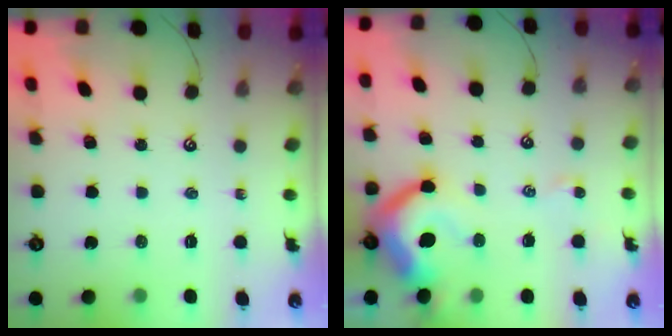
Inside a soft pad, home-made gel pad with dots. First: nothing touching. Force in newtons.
{"total": 11.6, "press": 11.4, "slide": 1.7}